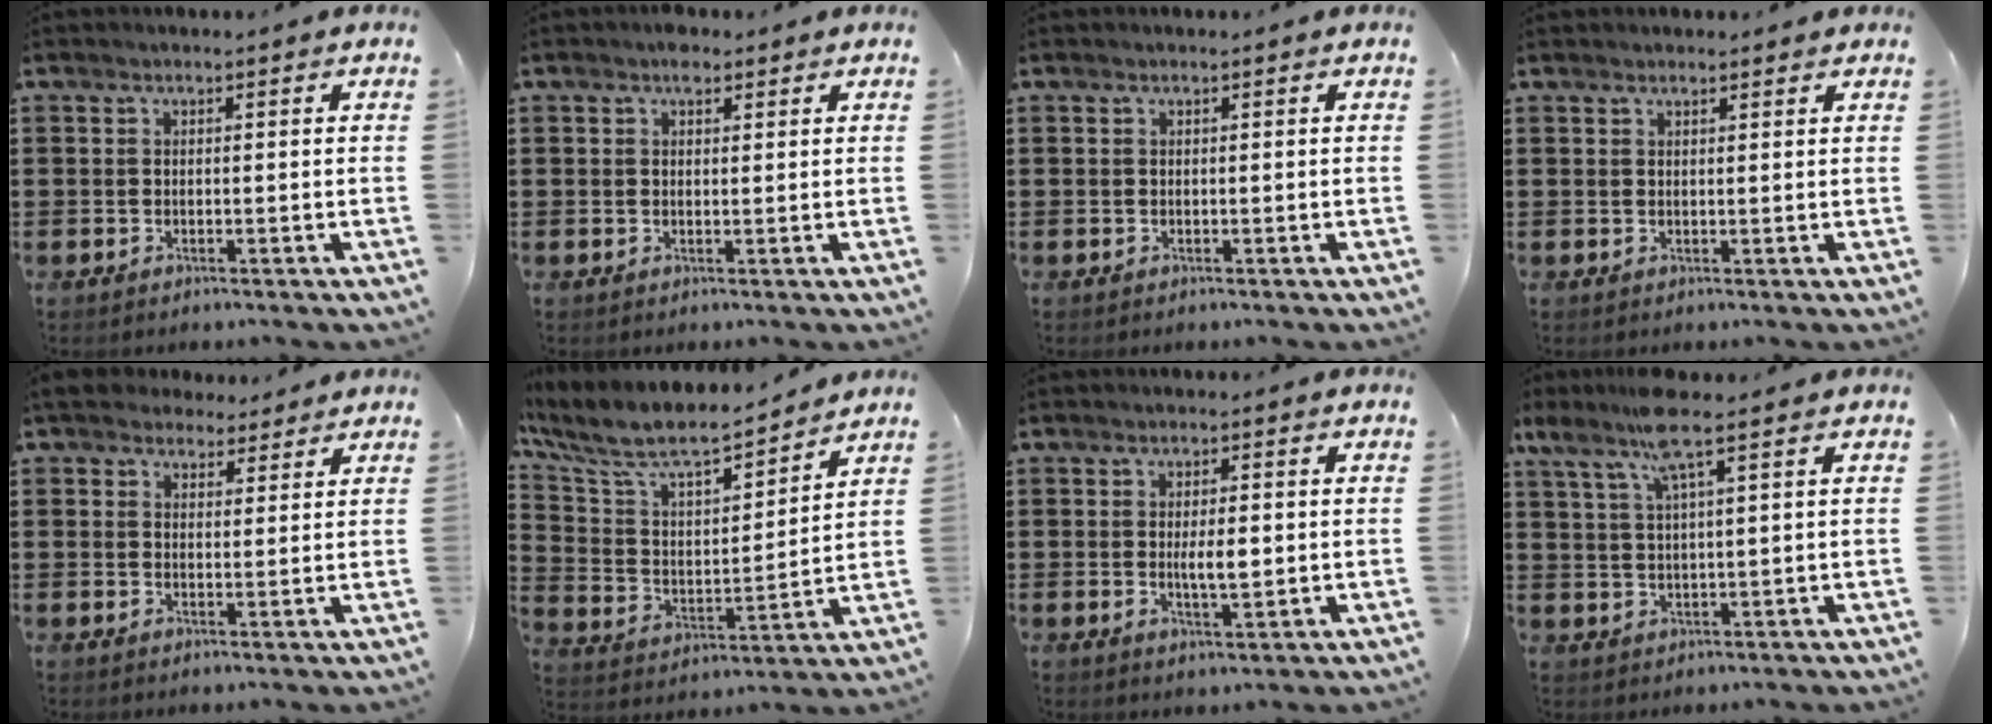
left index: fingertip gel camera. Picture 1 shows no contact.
{"total": 2.2, "force": [1.4, 1.2, 1.1], "torque": [-0.009, 0.000, 0.023]}
{"total": 0.0}
{"total": 1.3, "force": [1.2, 0.2, 0.4], "torque": [-0.009, 0.001, 0.024]}
{"total": 4.6, "force": [3.9, 2.1, 1.1], "torque": [-0.036, 0.003, 0.075]}
{"total": 7.9, "force": [6.7, 1.9, 3.9], "torque": [-0.108, -0.046, 0.108]}
{"total": 4.0, "force": [0.2, 1.2, 3.8], "torque": [-0.062, -0.003, 0.000]}
{"total": 7.7, "force": [4.7, 0.9, 6.1], "torque": [-0.138, 0.000, 0.081]}